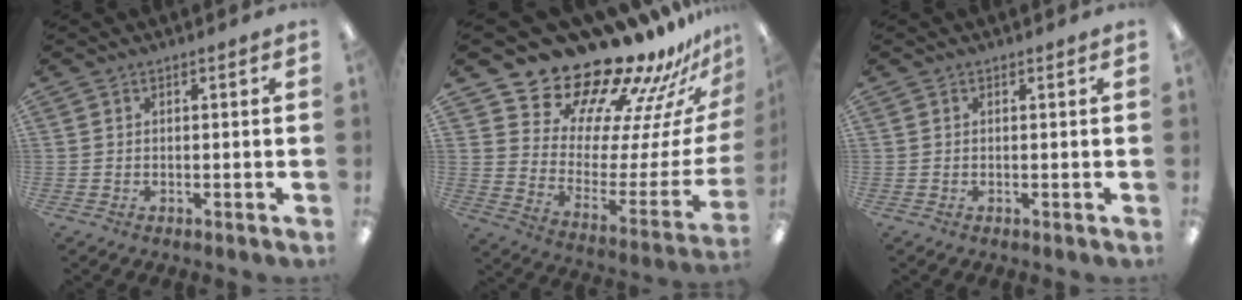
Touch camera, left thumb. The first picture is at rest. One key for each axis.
{"total": 21.0, "fx": 19.4, "fy": 6.8, "fz": 4.3, "tx": -0.065, "ty": -0.173, "tz": 0.347}
{"total": 0.0}